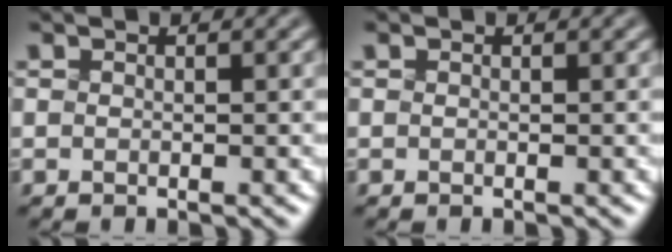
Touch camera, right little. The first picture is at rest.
{"total": 0.5, "force": [0.3, 0.3, 0.3], "torque": [-0.008, 0.005, 0.001]}